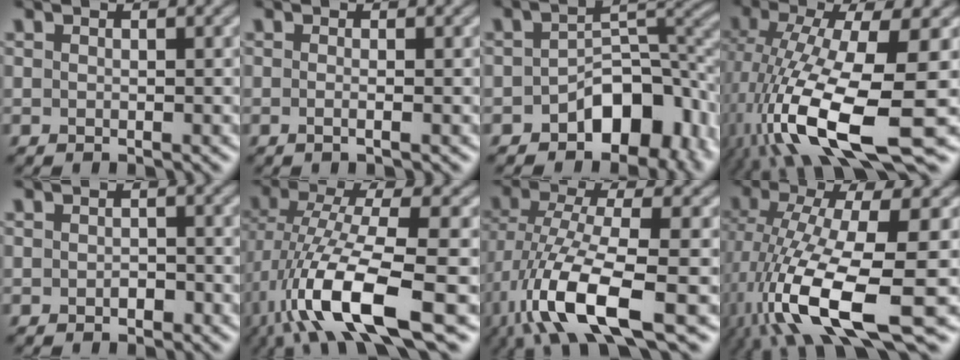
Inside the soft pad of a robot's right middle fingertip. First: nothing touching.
{"total": 0.9, "force": [-0.3, 0.2, 0.8], "torque": [-0.014, -0.001, -0.010]}
{"total": 7.8, "force": [-3.5, 4.5, 5.4], "torque": [-0.060, 0.010, -0.063]}
{"total": 13.6, "force": [-4.6, 4.3, 12.1], "torque": [-0.254, -0.022, -0.071]}
{"total": 1.1, "force": [-0.6, 0.6, 0.7], "torque": [-0.011, 0.001, -0.011]}
{"total": 10.3, "force": [-4.1, 2.8, 9.0], "torque": [-0.175, -0.003, -0.076]}
{"total": 9.7, "force": [-4.4, 3.0, 8.1], "torque": [-0.170, -0.005, -0.084]}
{"total": 12.3, "force": [-4.5, 3.8, 10.8], "torque": [-0.228, -0.020, -0.076]}